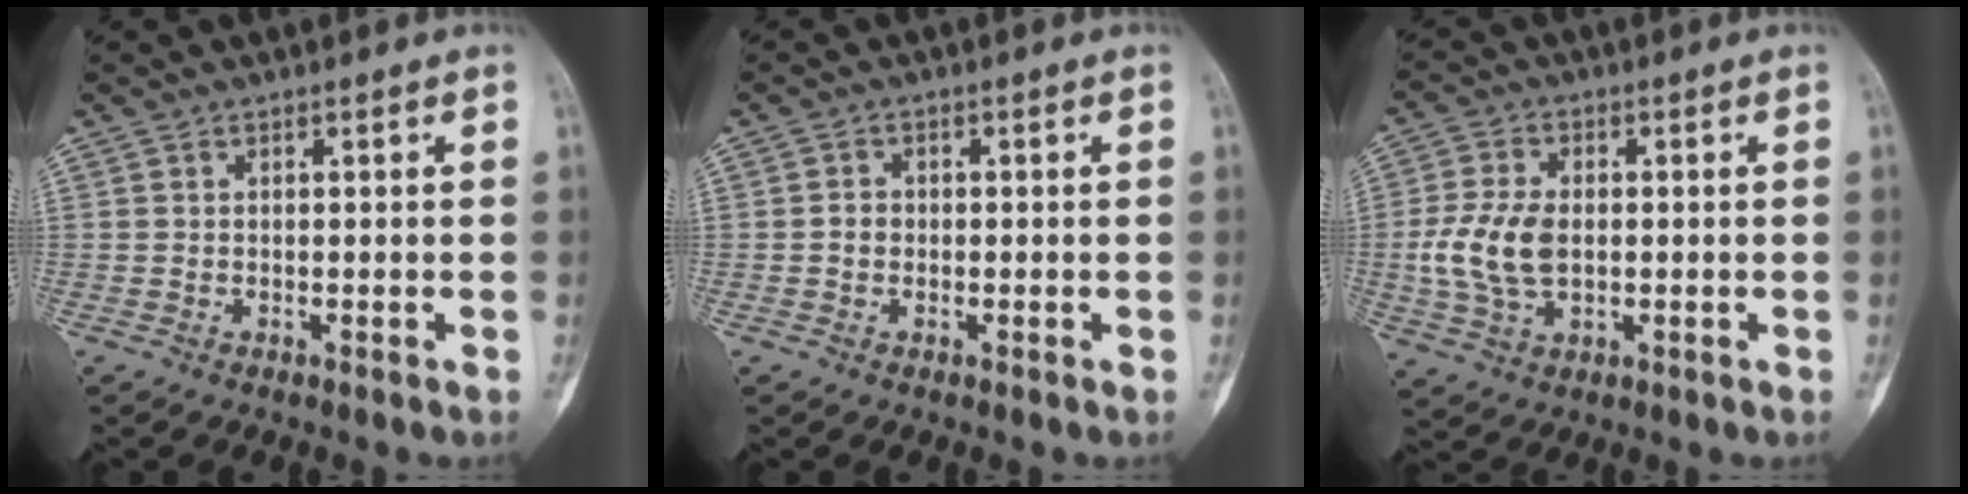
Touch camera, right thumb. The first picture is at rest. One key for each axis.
{"total": 1.8, "fx": -0.3, "fy": 1.6, "fz": 0.8, "tx": -0.006, "ty": 0.007, "tz": -0.007}
{"total": 9.8, "fx": -0.4, "fy": 6.0, "fz": 7.7, "tx": -0.162, "ty": 0.003, "tz": -0.007}